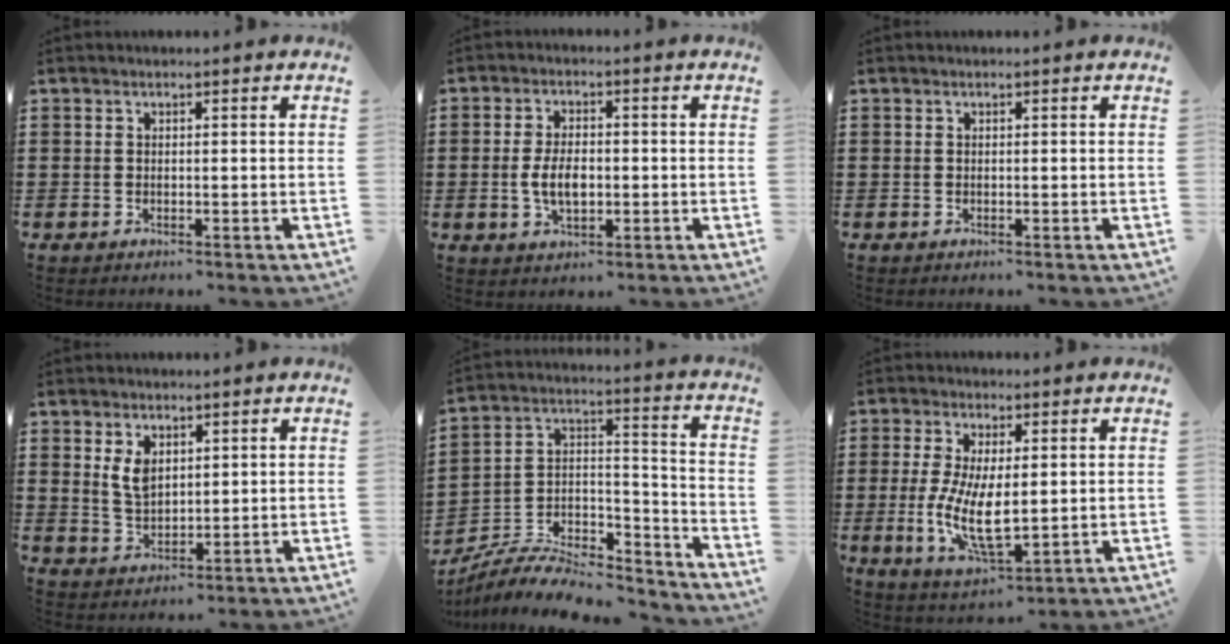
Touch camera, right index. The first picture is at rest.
{"total": 5.3, "force": [-0.6, 2.8, 4.5], "torque": [-0.089, -0.002, -0.016]}
{"total": 0.0}
{"total": 4.2, "force": [1.9, 2.5, 2.8], "torque": [-0.063, 0.007, 0.034]}
{"total": 7.1, "force": [-6.3, 2.3, 2.3], "torque": [-0.041, 0.009, -0.123]}
{"total": 9.3, "force": [-0.3, 4.0, 8.4], "torque": [-0.160, -0.011, -0.006]}